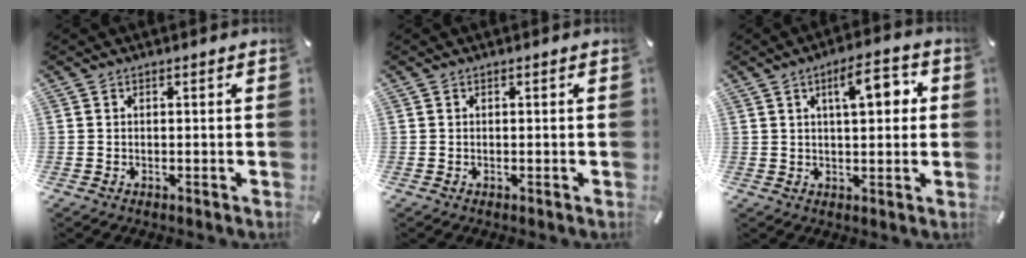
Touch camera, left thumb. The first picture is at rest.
{"total": 0.0}
{"total": 8.7, "force": [2.8, 3.4, 7.5], "torque": [-0.110, -0.003, 0.037]}